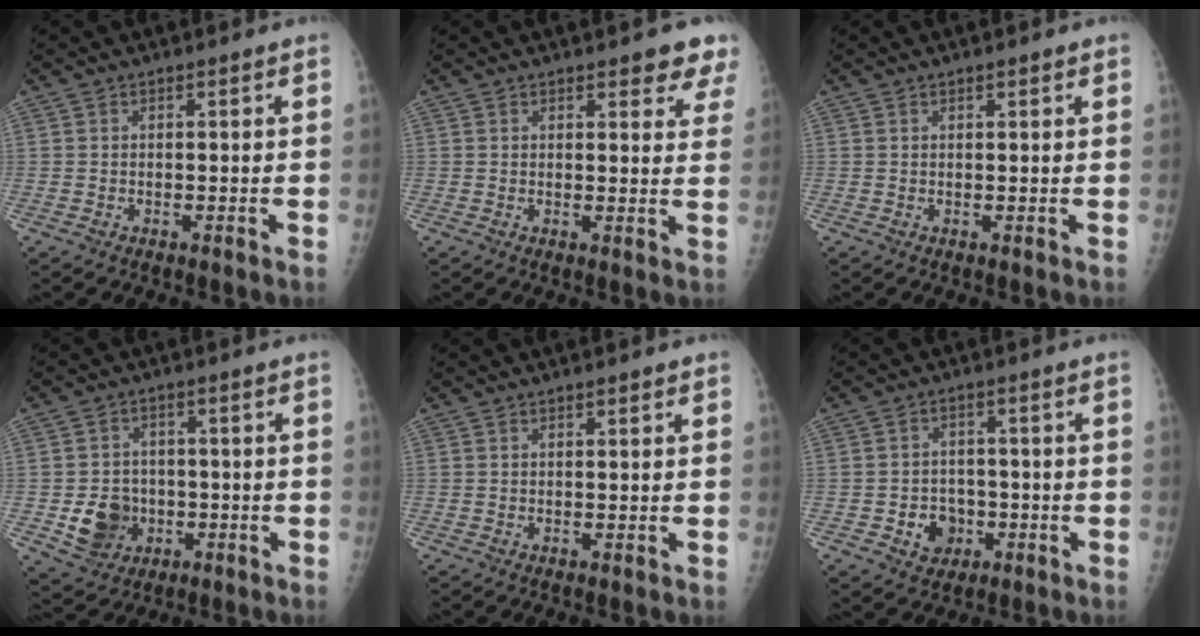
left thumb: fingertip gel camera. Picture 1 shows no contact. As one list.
[{"total": 7.0, "force": [5.3, 2.4, 3.9], "torque": [-0.012, -0.022, 0.049]}, {"total": 0.9, "force": [0.6, 0.2, 0.7], "torque": [-0.006, 0.000, 0.009]}, {"total": 8.0, "force": [-1.9, 7.0, 3.4], "torque": [-0.025, 0.007, -0.025]}, {"total": 1.2, "force": [0.8, 0.3, 0.9], "torque": [-0.009, -0.001, 0.011]}, {"total": 5.8, "force": [-2.0, 5.0, 2.2], "torque": [-0.003, 0.014, -0.027]}]